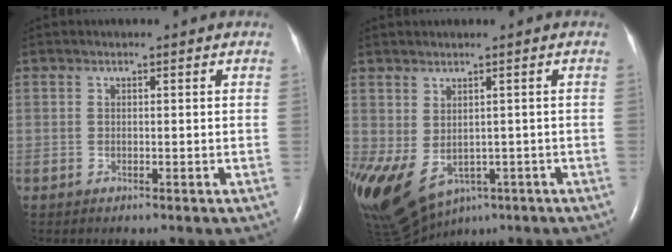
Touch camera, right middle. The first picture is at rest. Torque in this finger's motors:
{"motor_torque": [1.30, -0.66, 1.06, 0.21]}